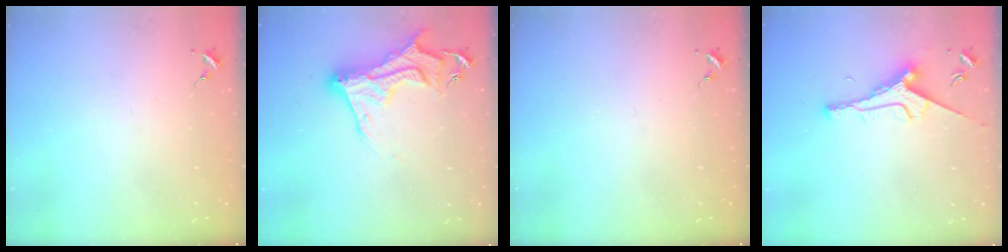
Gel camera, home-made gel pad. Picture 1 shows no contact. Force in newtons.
{"total": 15.2, "press": 15.1, "slide": 1.2}
{"total": 0.0}
{"total": 9.4, "press": 9.4, "slide": 0.9}